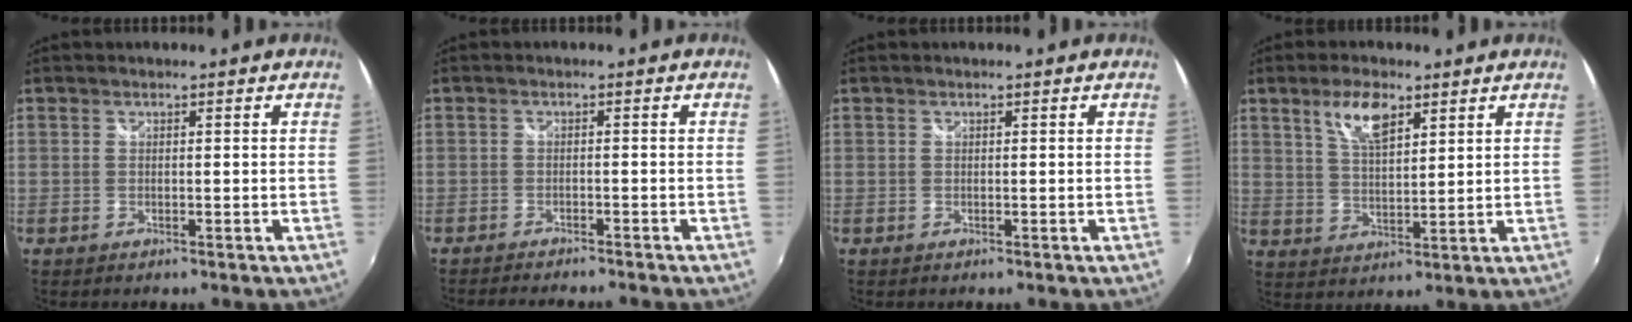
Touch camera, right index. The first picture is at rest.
{"total": 7.1, "force": [-6.4, 0.8, 2.9], "torque": [-0.067, -0.015, -0.098]}
{"total": 0.0}
{"total": 7.3, "force": [4.2, 2.8, 5.3], "torque": [-0.097, 0.008, 0.082]}